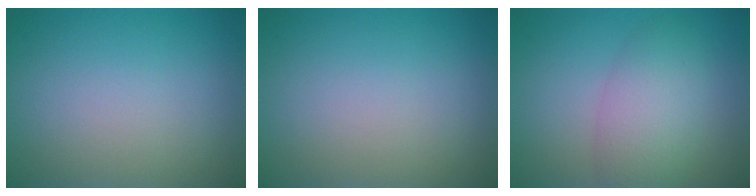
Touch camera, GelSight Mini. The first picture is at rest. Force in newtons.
{"total": 0.0}
{"total": 4.5, "press": 4.5, "slide": 0.2}